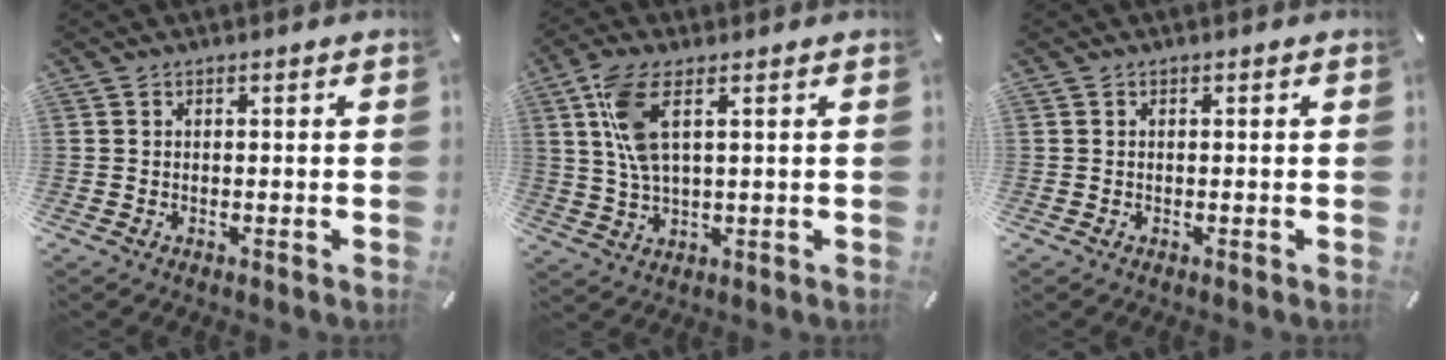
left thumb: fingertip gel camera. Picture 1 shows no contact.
{"total": 8.9, "force": [3.1, 3.5, 7.6], "torque": [-0.174, -0.004, 0.053]}
{"total": 0.0}